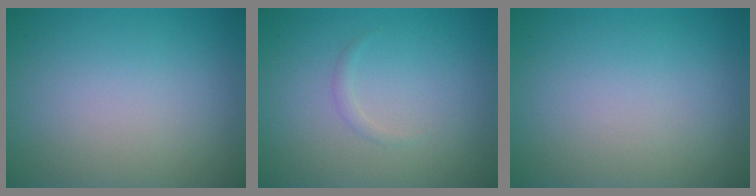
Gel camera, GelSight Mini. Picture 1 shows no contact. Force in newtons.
{"total": 0.6, "press": 0.6, "slide": 0.0}
{"total": 0.0}